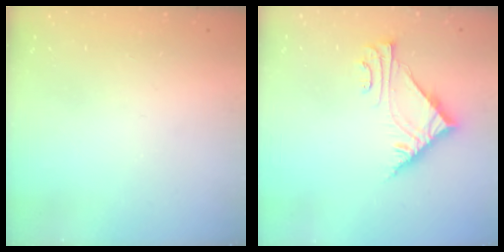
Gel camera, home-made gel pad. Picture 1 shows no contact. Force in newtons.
{"total": 7.4, "press": 7.4, "slide": 0.4}